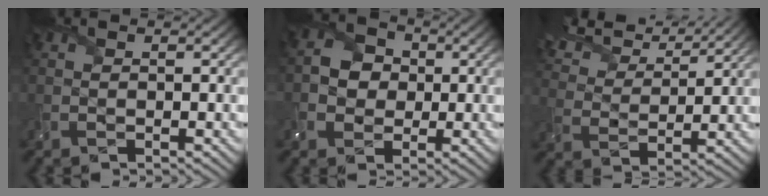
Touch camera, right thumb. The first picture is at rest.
{"total": 5.1, "force": [-0.1, 4.4, 2.5], "torque": [-0.055, 0.003, -0.007]}
{"total": 11.6, "force": [9.5, 3.6, 5.7], "torque": [-0.161, 0.024, 0.155]}